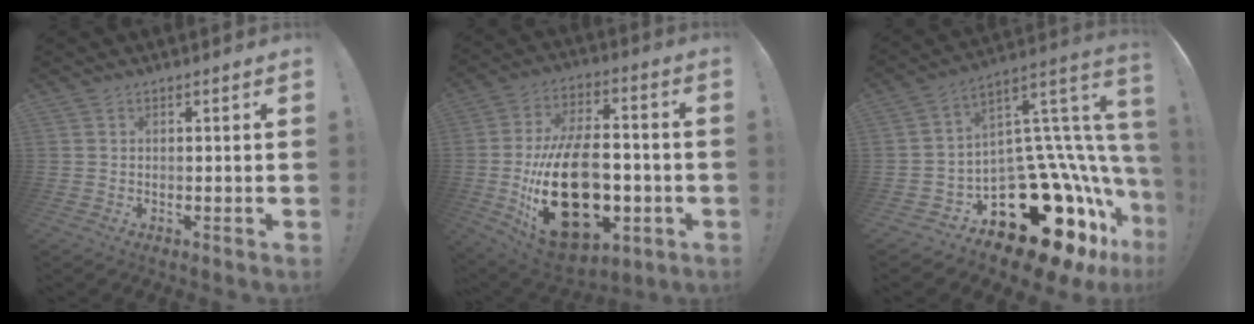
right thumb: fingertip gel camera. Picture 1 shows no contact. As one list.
[{"total": 30.2, "force": [-5.9, 18.1, 23.5], "torque": [-0.428, 0.032, -0.076]}, {"total": 25.6, "force": [-12.5, 12.8, 18.3], "torque": [-0.202, 0.007, -0.153]}]